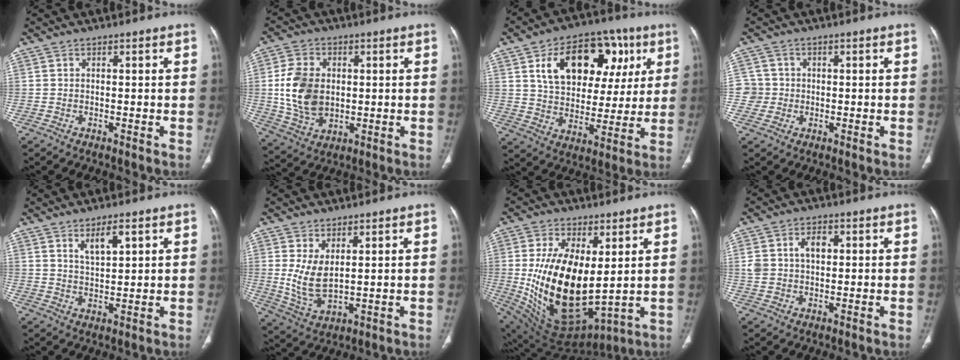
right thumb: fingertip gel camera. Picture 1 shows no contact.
{"total": 12.3, "force": [0.6, 8.8, 8.5], "torque": [-0.149, -0.004, 0.023]}
{"total": 21.0, "force": [7.7, 13.6, 14.1], "torque": [-0.166, 0.004, 0.124]}
{"total": 3.7, "force": [-0.4, 3.7, -0.1], "torque": [0.027, 0.011, -0.011]}
{"total": 4.9, "force": [2.7, 1.7, 3.7], "torque": [-0.059, -0.021, 0.051]}
{"total": 7.8, "force": [1.9, 4.1, 6.4], "torque": [-0.125, -0.018, 0.054]}
{"total": 22.0, "force": [1.9, 11.5, 18.7], "torque": [-0.331, -0.038, 0.061]}
{"total": 5.7, "force": [1.3, 3.9, 4.0], "torque": [-0.067, 0.008, 0.026]}